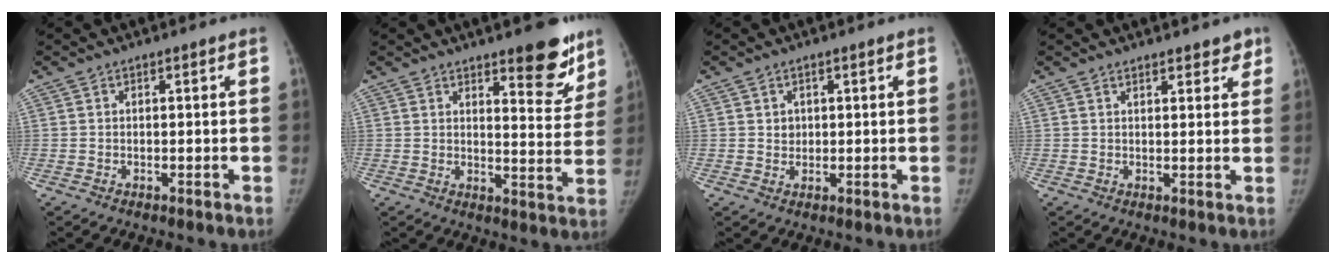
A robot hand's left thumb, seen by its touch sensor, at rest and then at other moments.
{"total": 10.8, "force": [7.4, 3.4, 7.1], "torque": [-0.048, -0.051, 0.102]}
{"total": 1.7, "force": [0.7, 1.4, 0.5], "torque": [0.001, -0.005, 0.014]}
{"total": 4.2, "force": [3.3, 1.8, 1.9], "torque": [0.004, -0.013, 0.044]}